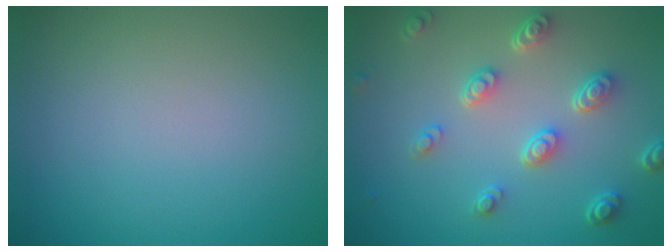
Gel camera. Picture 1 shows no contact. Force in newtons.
{"total": 4.5, "press": 3.5, "slide": 2.9}